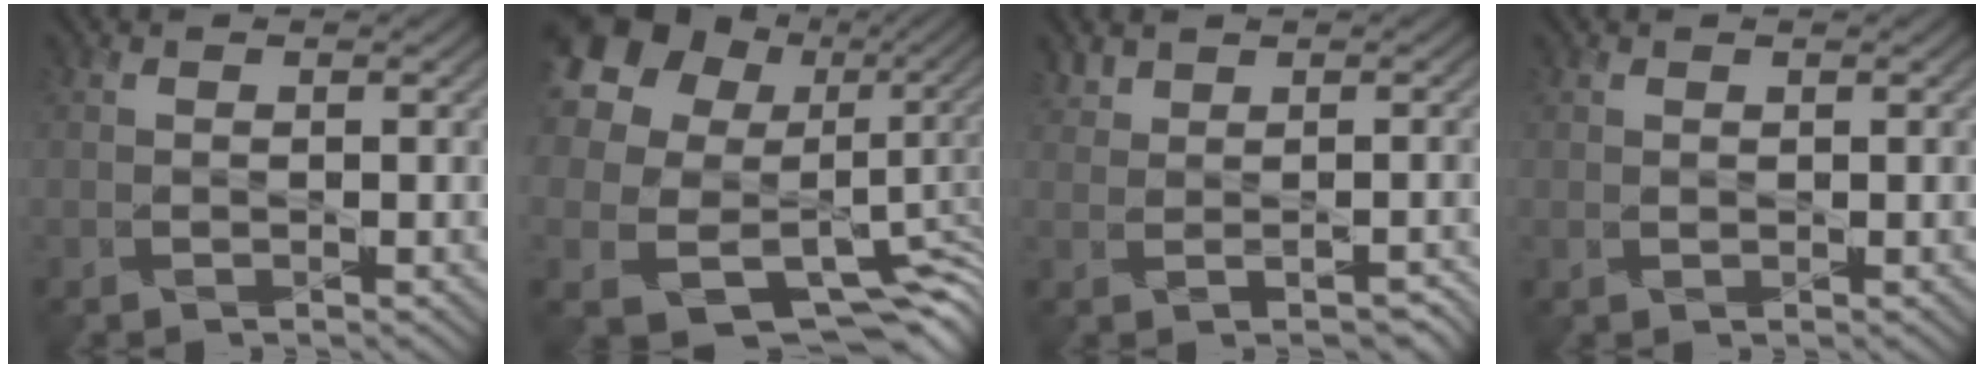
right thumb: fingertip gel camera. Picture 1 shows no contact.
{"total": 17.8, "force": [3.0, 14.2, 10.5], "torque": [-0.234, -0.007, 0.094]}
{"total": 2.3, "force": [1.3, 1.6, 1.0], "torque": [-0.015, -0.006, 0.030]}
{"total": 0.5, "force": [0.4, 0.4, 0.1], "torque": [-0.003, -0.003, 0.009]}